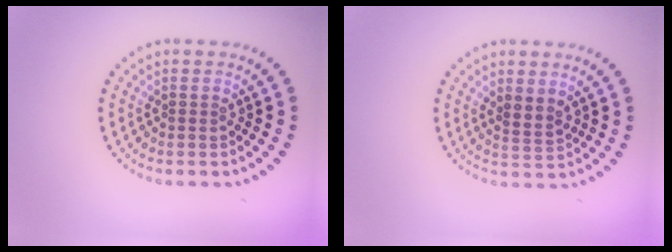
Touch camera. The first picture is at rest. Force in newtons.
{"total": 1.9, "press": 1.5, "slide": 1.1}